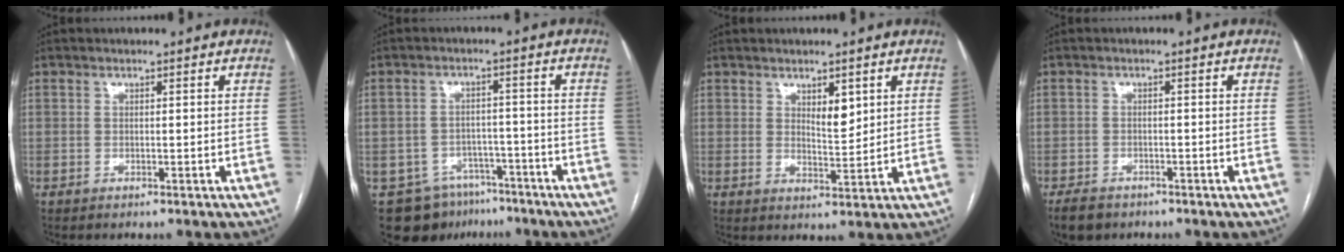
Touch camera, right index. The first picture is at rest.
{"total": 9.8, "force": [-6.8, 6.6, 2.5], "torque": [-0.041, 0.014, -0.092]}
{"total": 3.6, "force": [1.8, 1.2, 2.9], "torque": [-0.053, -0.007, 0.035]}
{"total": 4.0, "force": [-3.1, 2.1, 1.3], "torque": [-0.028, -0.004, -0.048]}